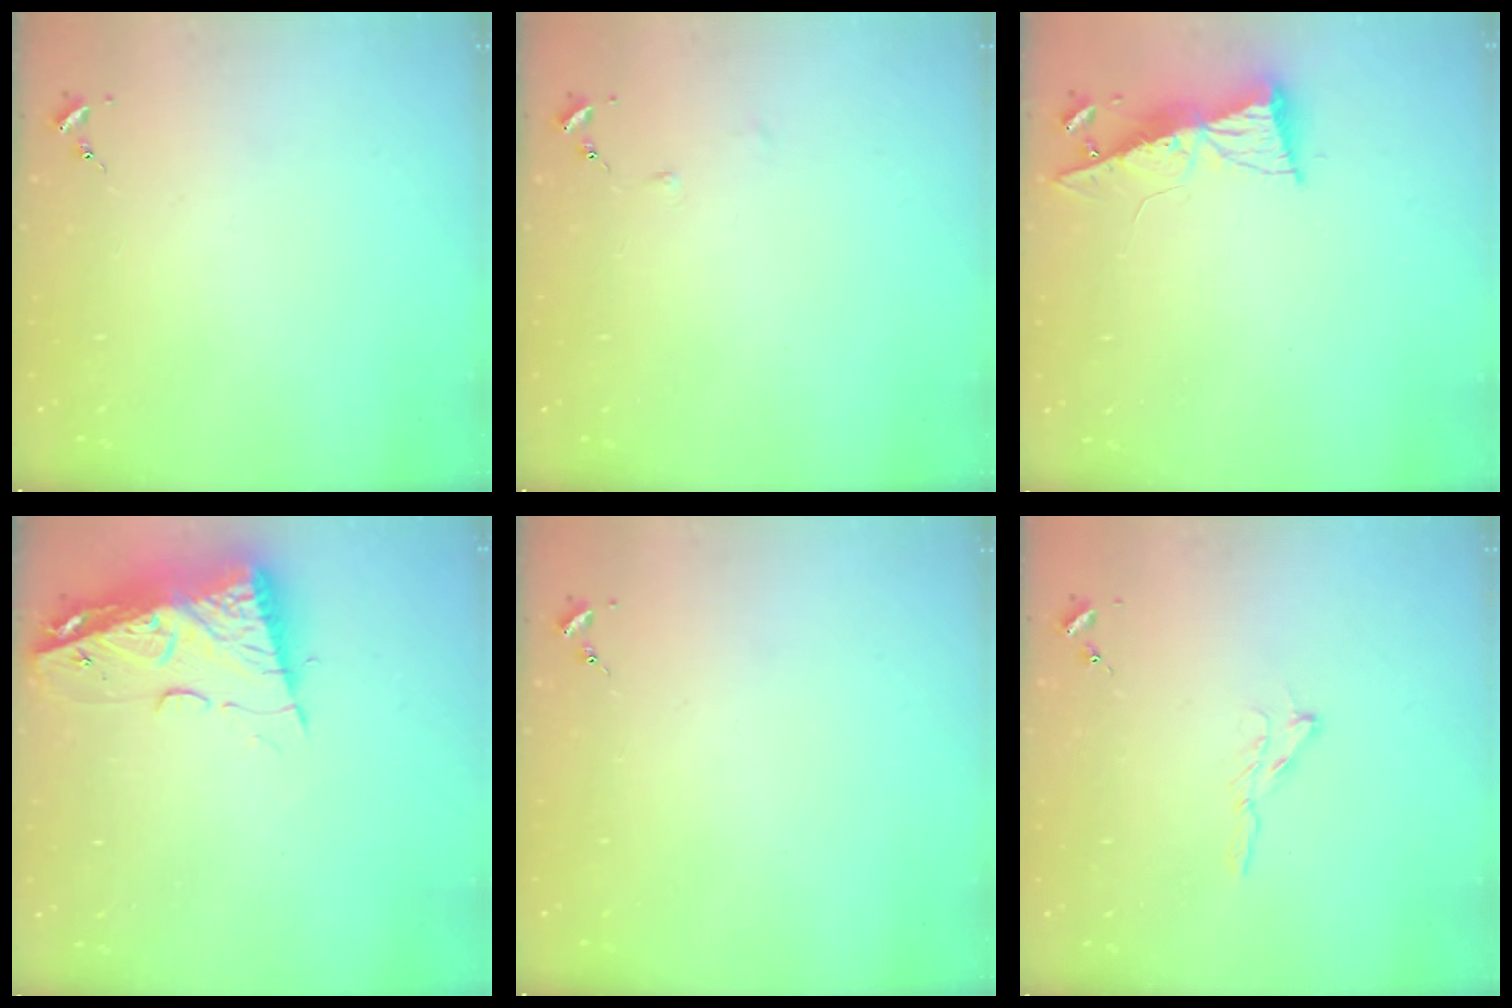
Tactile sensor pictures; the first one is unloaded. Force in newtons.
{"total": 0.0}
{"total": 8.3, "press": 8.3, "slide": 0.7}
{"total": 11.5, "press": 11.5, "slide": 1.1}
{"total": 0.0}
{"total": 5.2, "press": 5.2, "slide": 0.5}